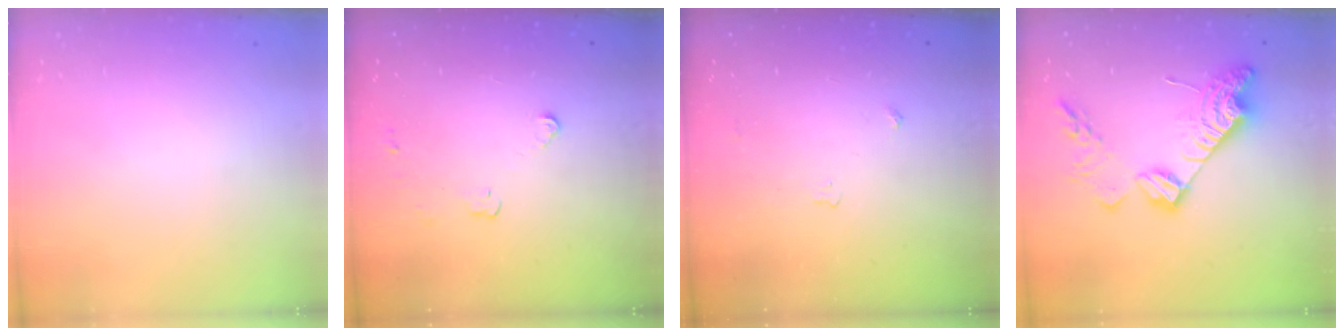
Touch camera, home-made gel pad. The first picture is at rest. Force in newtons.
{"total": 2.9, "press": 2.9, "slide": 0.4}
{"total": 3.0, "press": 2.9, "slide": 0.5}
{"total": 18.0, "press": 18.0, "slide": 1.1}